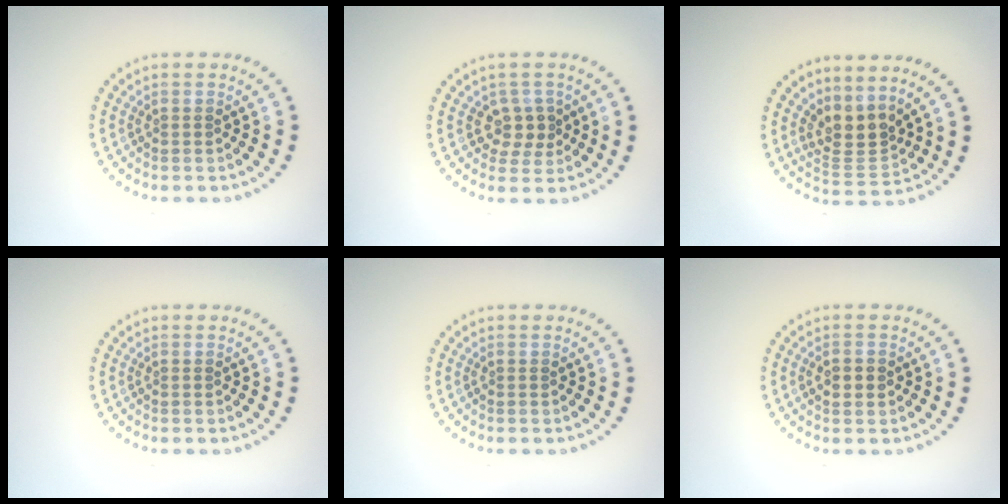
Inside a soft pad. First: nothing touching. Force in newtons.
{"total": 2.3, "press": 2.1, "slide": 0.9}
{"total": 3.1, "press": 2.3, "slide": 2.0}
{"total": 0.0}
{"total": 0.0}
{"total": 2.1, "press": 2.1, "slide": 0.1}